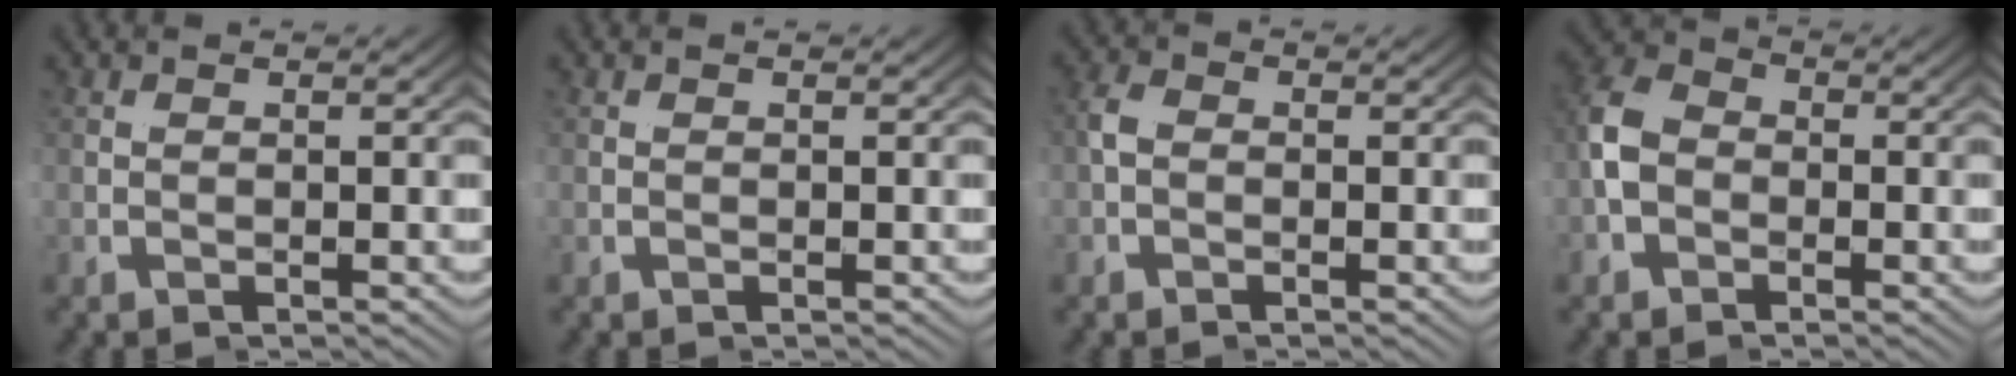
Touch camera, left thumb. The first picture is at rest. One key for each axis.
{"total": 0.0}
{"total": 1.8, "fx": 0.1, "fy": 1.6, "fz": 0.9, "tx": -0.024, "ty": 0.003, "tz": -0.006}
{"total": 6.2, "fx": 0.6, "fy": 4.8, "fz": 3.8, "tx": -0.081, "ty": 0.009, "tz": -0.001}